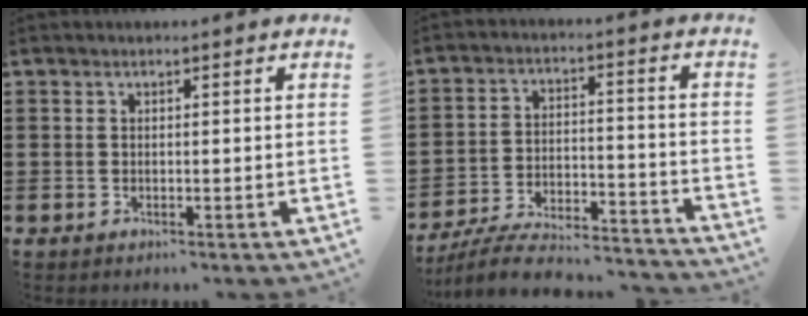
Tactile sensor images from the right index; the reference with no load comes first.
{"total": 7.6, "force": [-7.1, 1.0, 2.4], "torque": [-0.050, 0.008, -0.140]}